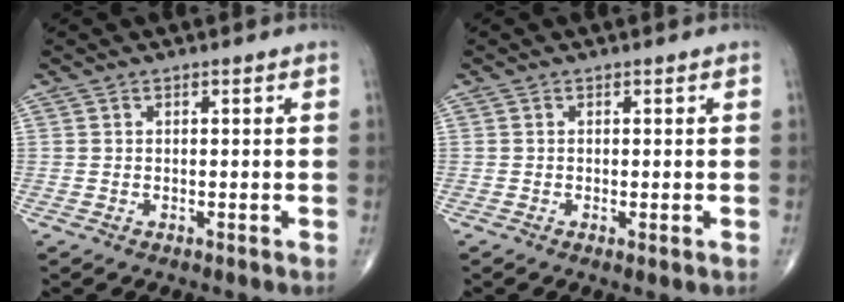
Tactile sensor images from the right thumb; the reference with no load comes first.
{"total": 0.9, "force": [-0.2, 0.2, 0.9], "torque": [-0.019, -0.005, -0.005]}